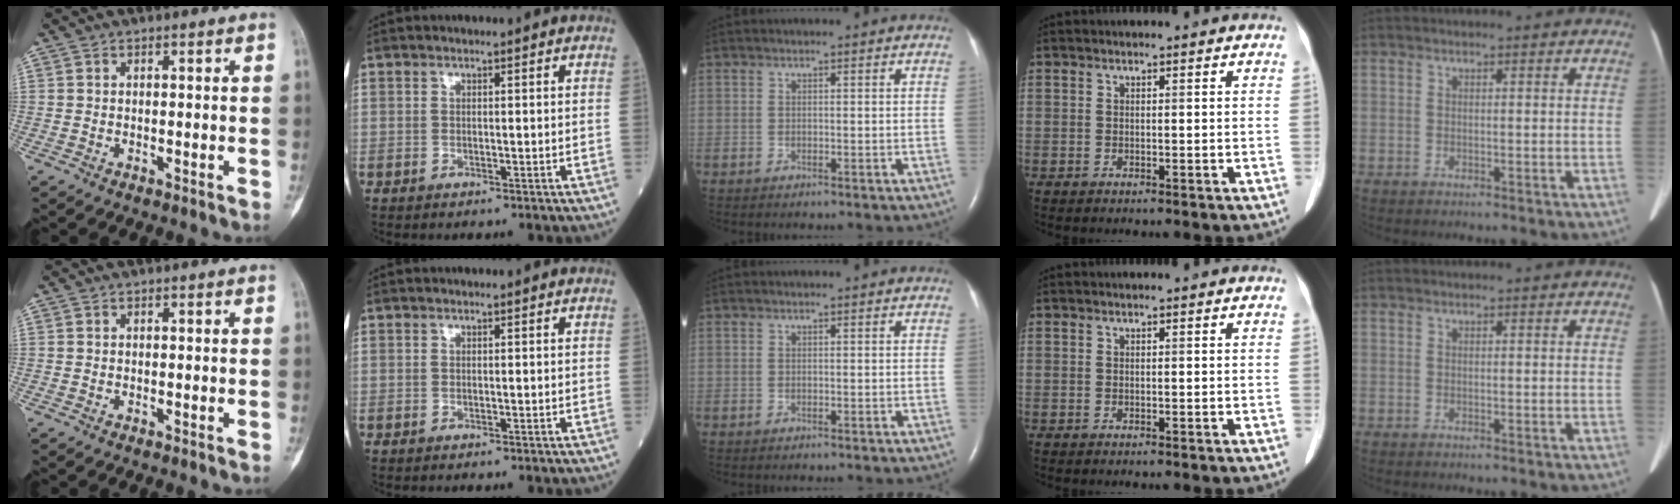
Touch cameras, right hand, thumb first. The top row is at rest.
{}